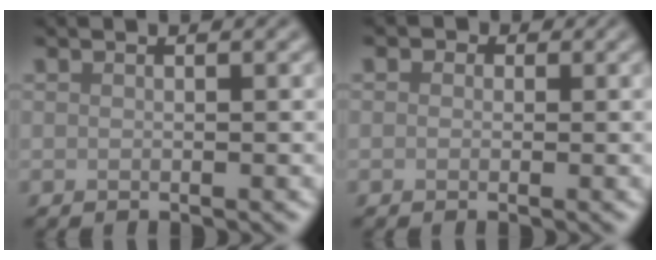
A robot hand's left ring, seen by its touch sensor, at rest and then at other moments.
{"total": 1.8, "force": [0.6, 1.5, 0.7], "torque": [0.003, 0.003, -0.011]}